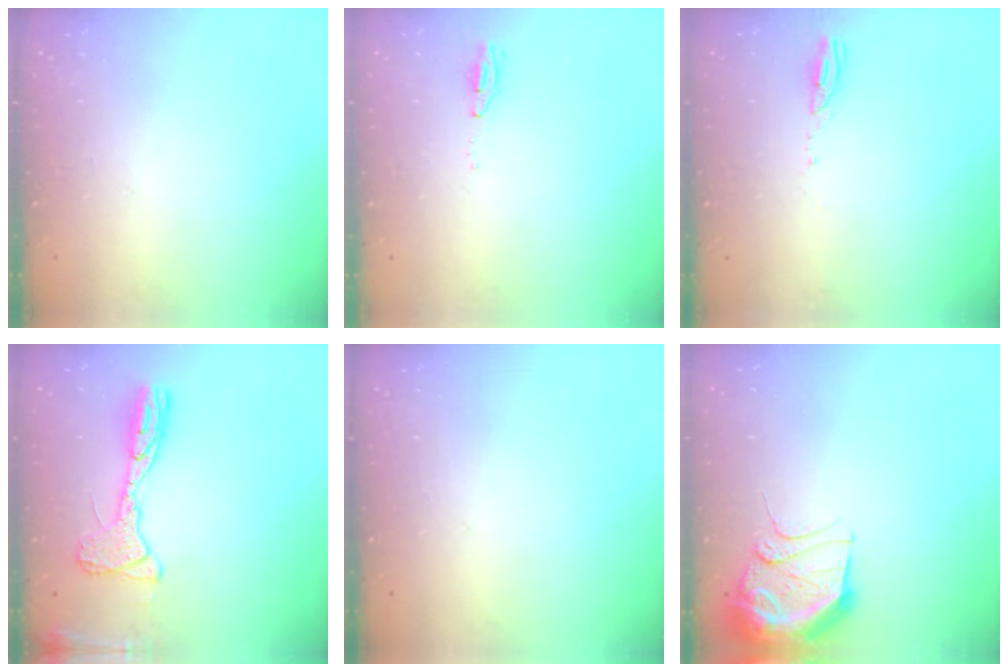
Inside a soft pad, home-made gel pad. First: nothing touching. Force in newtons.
{"total": 5.0, "press": 3.7, "slide": 3.3}
{"total": 2.4, "press": 2.4, "slide": 0.3}
{"total": 13.8, "press": 13.7, "slide": 1.3}
{"total": 0.0}
{"total": 11.0, "press": 11.0, "slide": 0.9}